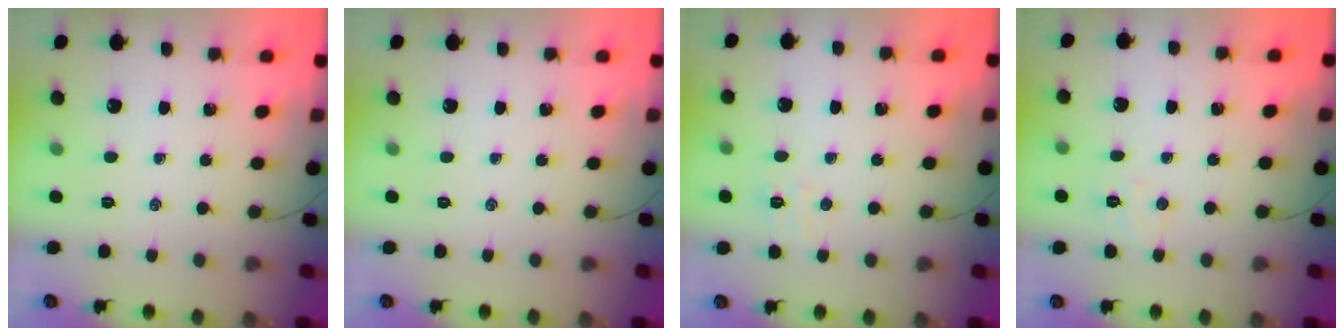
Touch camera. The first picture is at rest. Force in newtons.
{"total": 0.0}
{"total": 3.8, "press": 3.6, "slide": 1.1}
{"total": 3.8, "press": 3.7, "slide": 0.8}